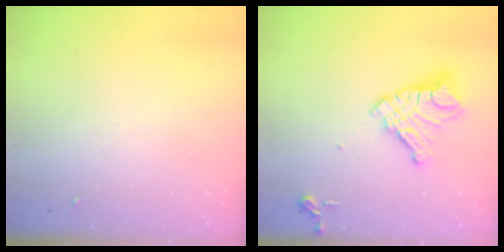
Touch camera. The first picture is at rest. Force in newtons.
{"total": 15.7, "press": 15.6, "slide": 1.8}